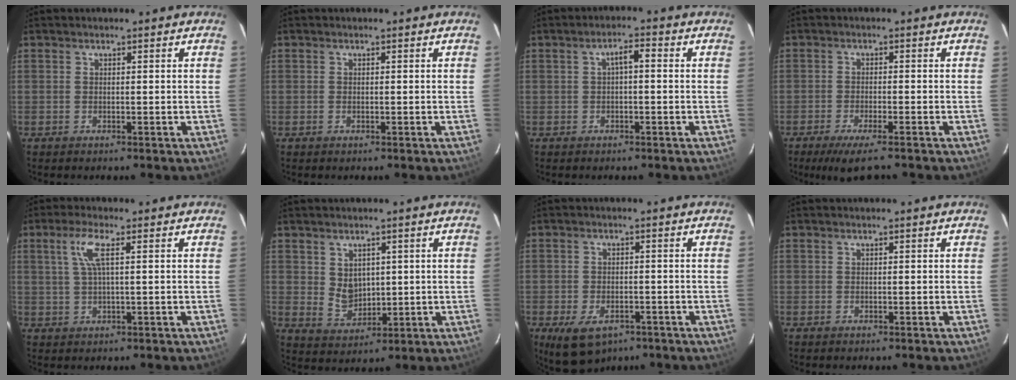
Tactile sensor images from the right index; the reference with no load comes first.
{"total": 0.0}
{"total": 2.6, "force": [0.0, 0.9, 2.5], "torque": [-0.046, 0.012, 0.002]}
{"total": 6.0, "force": [-4.6, 0.7, 3.8], "torque": [-0.085, -0.019, -0.080]}
{"total": 4.6, "force": [1.4, 0.4, 4.4], "torque": [-0.091, 0.004, 0.031]}
{"total": 5.2, "force": [1.4, 4.2, 2.6], "torque": [-0.044, -0.001, 0.039]}
{"total": 8.6, "force": [-5.1, 4.8, 5.1], "torque": [-0.104, -0.022, -0.077]}
{"total": 0.0}